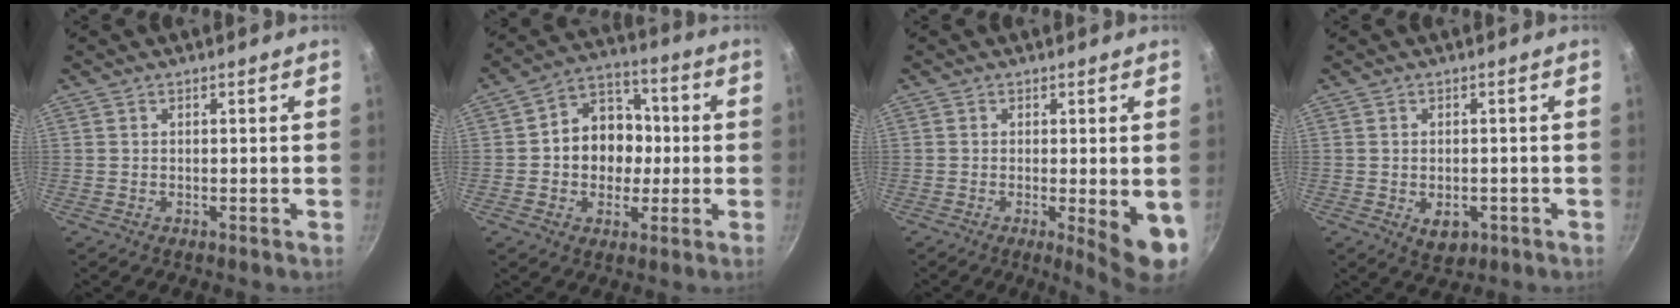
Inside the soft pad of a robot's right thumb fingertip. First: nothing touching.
{"total": 12.1, "force": [-0.4, 10.1, 6.7], "torque": [-0.053, 0.026, -0.023]}
{"total": 8.1, "force": [-1.7, 1.6, 7.7], "torque": [-0.092, -0.010, -0.016]}
{"total": 4.4, "force": [-1.5, 3.0, 2.9], "torque": [-0.034, 0.002, -0.012]}